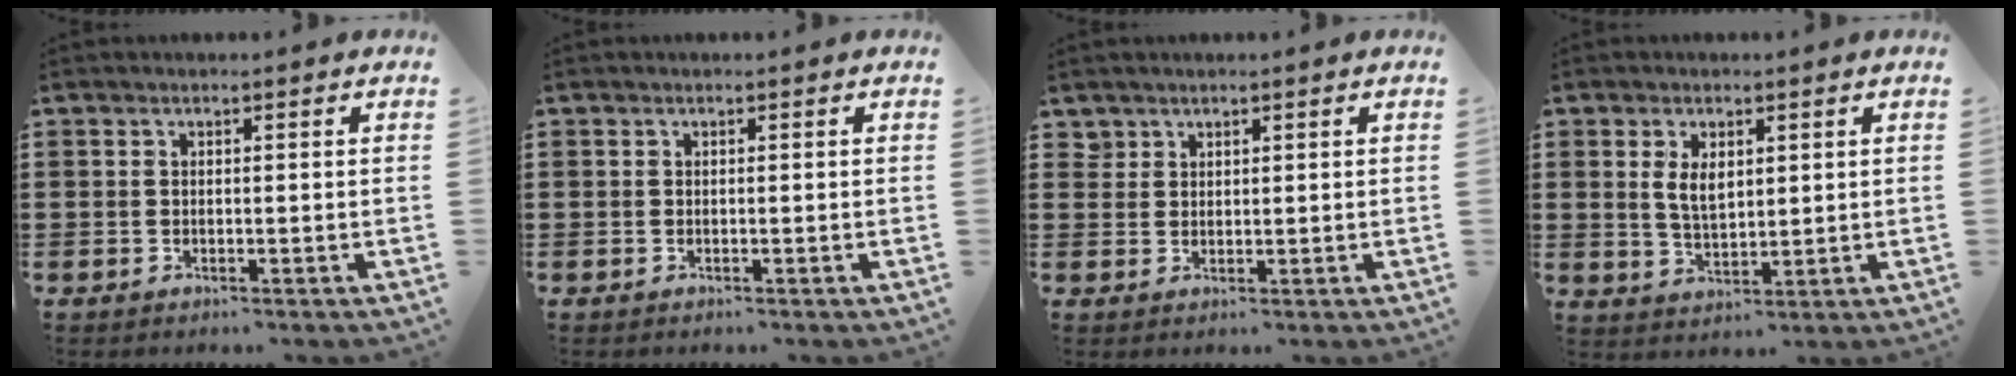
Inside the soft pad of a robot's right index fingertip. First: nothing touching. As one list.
[{"total": 0.0}, {"total": 1.7, "force": [1.5, 0.9, 0.1], "torque": [-0.005, 0.003, 0.030]}, {"total": 4.1, "force": [1.2, 2.2, 3.2], "torque": [-0.060, 0.003, 0.019]}]